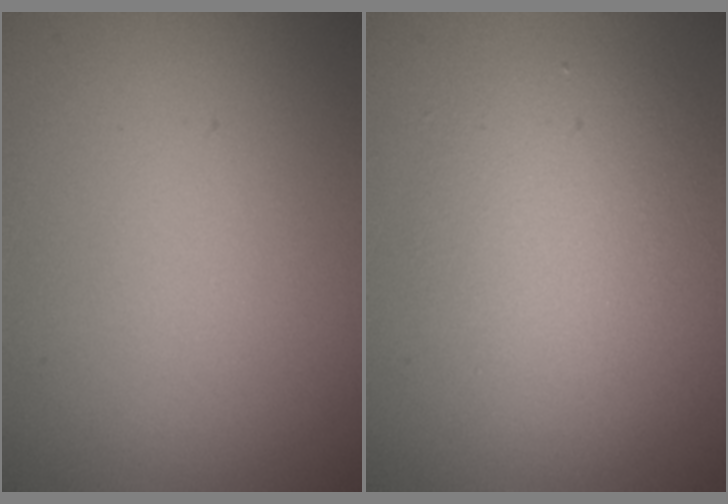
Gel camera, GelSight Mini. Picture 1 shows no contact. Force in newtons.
{"total": 4.1, "press": 4.1, "slide": 0.1}